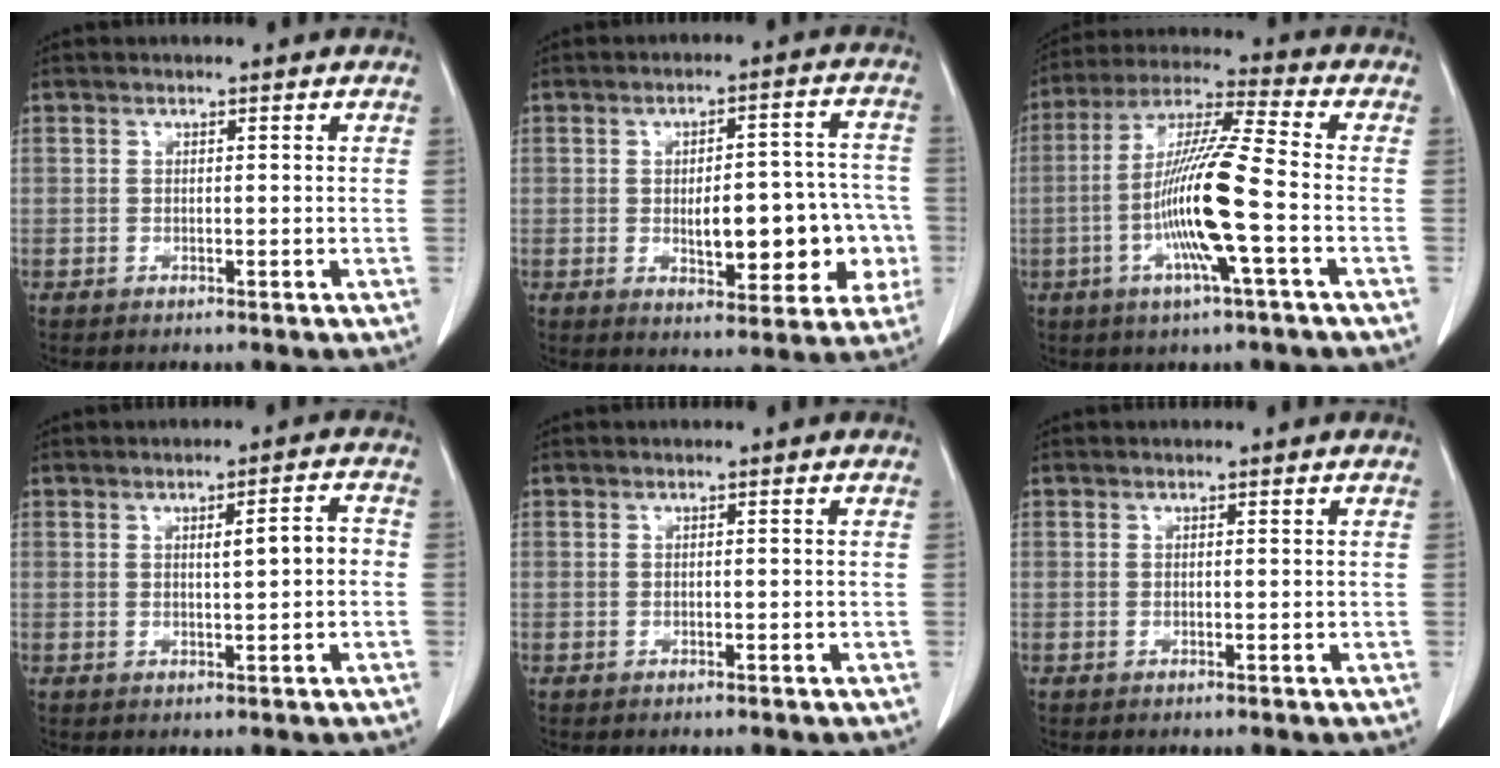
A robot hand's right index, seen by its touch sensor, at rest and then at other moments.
{"total": 13.9, "force": [-2.5, 5.9, 12.4], "torque": [-0.149, 0.037, -0.017]}
{"total": 14.8, "force": [-3.5, 0.3, 14.3], "torque": [-0.283, -0.005, -0.073]}
{"total": 4.4, "force": [0.2, 1.1, 4.3], "torque": [-0.070, 0.012, 0.008]}
{"total": 0.0}
{"total": 0.0}